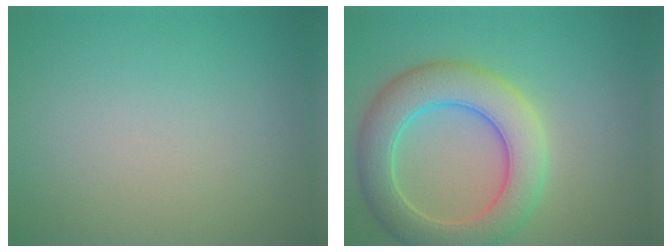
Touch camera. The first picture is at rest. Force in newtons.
{"total": 7.1, "press": 7.1, "slide": 0.5}